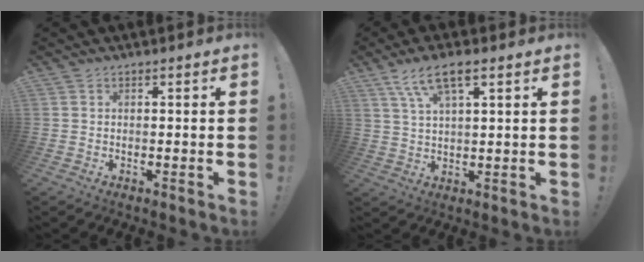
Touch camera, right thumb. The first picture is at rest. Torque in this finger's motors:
{"motor_torque": [1.12, 1.15, 0.40, 0.18, 0.11]}